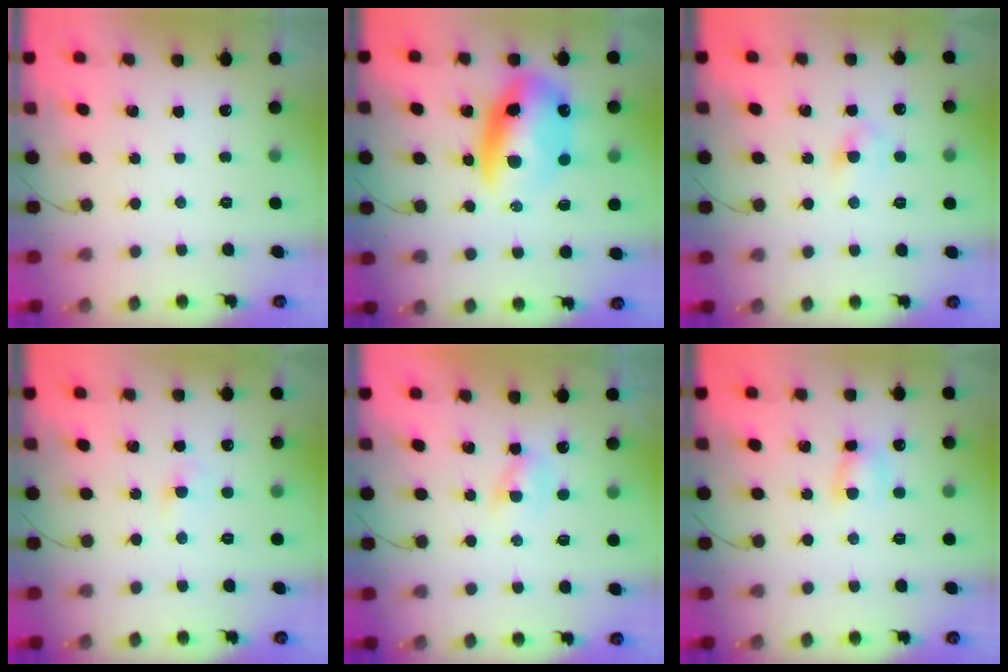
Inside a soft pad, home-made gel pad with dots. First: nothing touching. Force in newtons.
{"total": 13.9, "press": 13.5, "slide": 3.4}
{"total": 3.8, "press": 3.7, "slide": 1.0}
{"total": 2.4, "press": 2.2, "slide": 0.9}
{"total": 1.7, "press": 1.5, "slide": 0.7}
{"total": 5.3, "press": 5.2, "slide": 0.5}